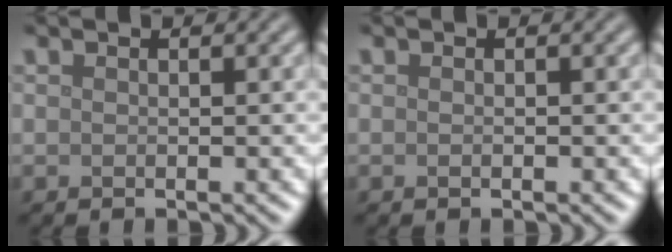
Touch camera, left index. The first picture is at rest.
{"total": 0.0}